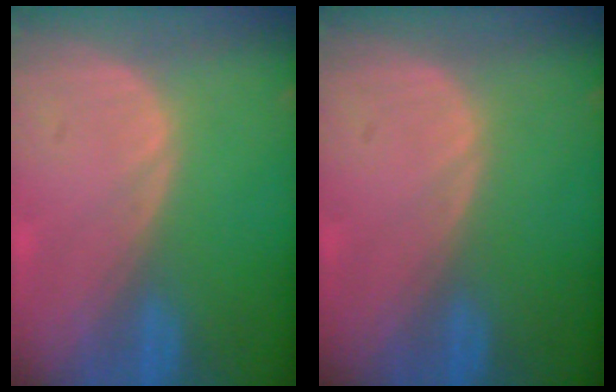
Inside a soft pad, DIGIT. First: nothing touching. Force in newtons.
{"total": 0.0}